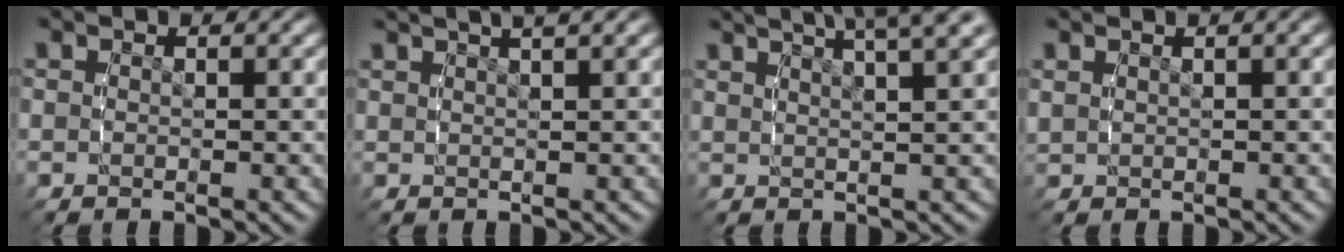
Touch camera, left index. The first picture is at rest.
{"total": 3.8, "force": [2.9, 0.9, 2.3], "torque": [-0.031, 0.015, 0.043]}
{"total": 8.2, "force": [5.7, 3.2, 4.9], "torque": [-0.060, 0.026, 0.076]}
{"total": 1.3, "force": [0.9, 0.8, 0.6], "torque": [-0.010, 0.009, 0.016]}